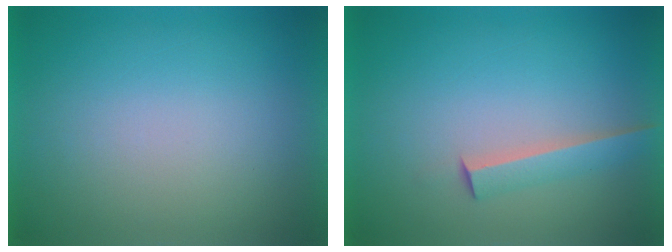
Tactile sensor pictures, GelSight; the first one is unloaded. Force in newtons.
{"total": 2.5}